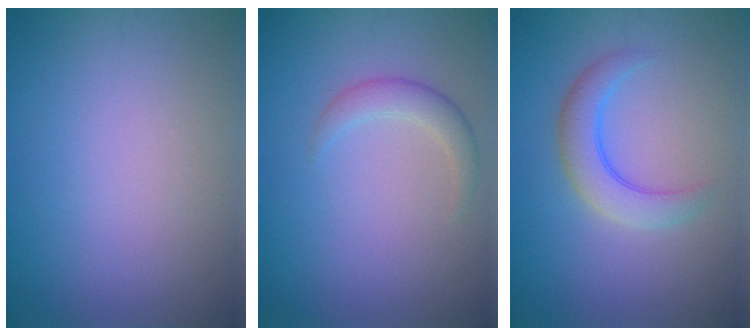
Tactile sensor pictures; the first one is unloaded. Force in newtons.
{"total": 2.0, "press": 2.0, "slide": 0.1}
{"total": 3.4, "press": 3.4, "slide": 0.1}